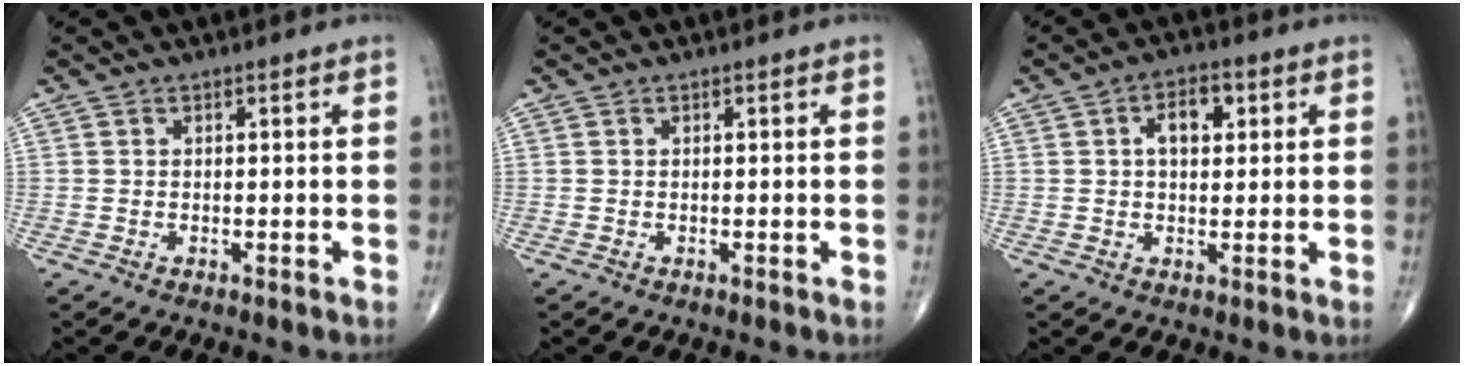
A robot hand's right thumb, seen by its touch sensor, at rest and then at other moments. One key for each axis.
{"total": 0.0}
{"total": 5.7, "fx": 1.6, "fy": 3.3, "fz": 4.4, "tx": -0.057, "ty": 0.006, "tz": 0.020}